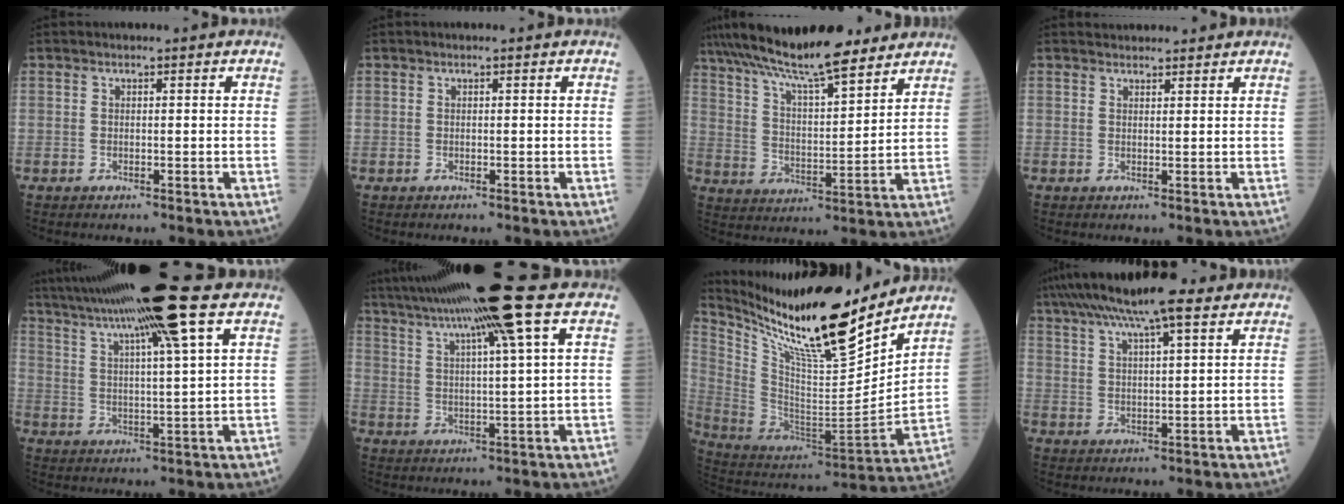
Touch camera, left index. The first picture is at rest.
{"total": 0.0}
{"total": 16.3, "force": [13.6, 2.2, 8.7], "torque": [-0.154, 0.019, 0.232]}
{"total": 4.3, "force": [4.2, 0.9, 0.9], "torque": [-0.011, 0.027, 0.058]}
{"total": 17.9, "force": [13.0, -1.4, 12.3], "torque": [-0.219, 0.025, 0.201]}
{"total": 17.0, "force": [12.2, -1.9, 11.6], "torque": [-0.205, 0.019, 0.187]}
{"total": 24.7, "force": [20.0, 2.5, 14.3], "torque": [-0.258, -0.027, 0.342]}
{"total": 12.9, "force": [9.5, 1.7, 8.5], "torque": [-0.148, 0.040, 0.153]}